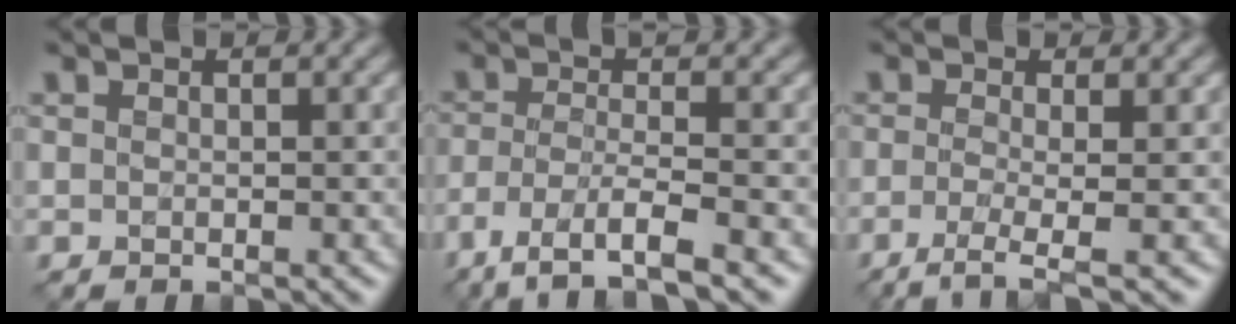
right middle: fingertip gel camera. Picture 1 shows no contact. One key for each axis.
{"total": 5.5, "fx": -3.6, "fy": 0.9, "fz": 4.1, "tx": -0.073, "ty": -0.007, "tz": -0.071}
{"total": 3.6, "fx": -1.4, "fy": 0.8, "fz": 3.2, "tx": -0.055, "ty": -0.009, "tz": -0.036}